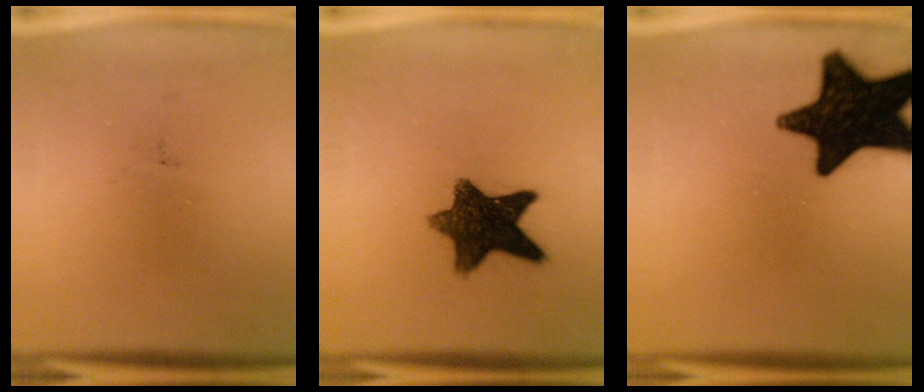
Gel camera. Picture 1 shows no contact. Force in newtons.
{"total": 11.2}
{"total": 18.4}